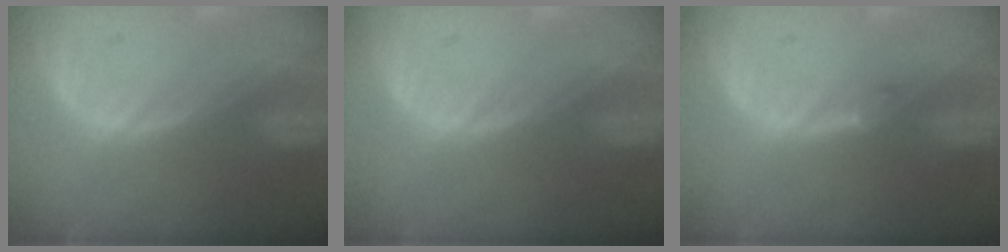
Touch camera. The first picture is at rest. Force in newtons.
{"total": 0.0}
{"total": 0.9, "press": 0.9, "slide": 0.3}